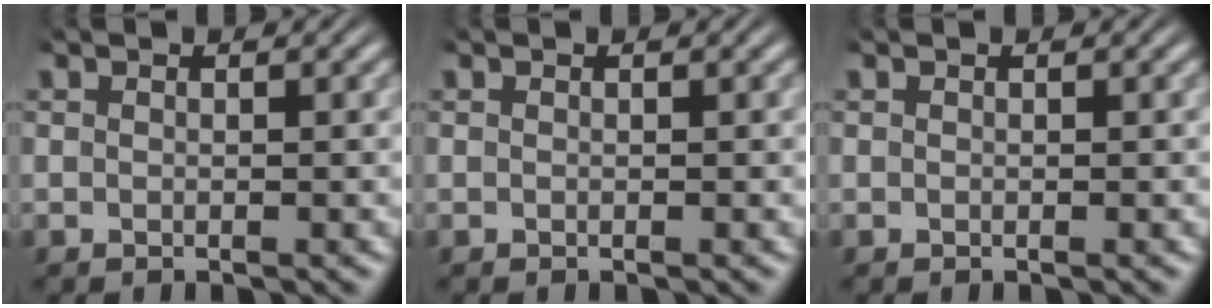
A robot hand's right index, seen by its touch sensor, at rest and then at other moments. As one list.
[{"total": 0.0}, {"total": 0.0}]